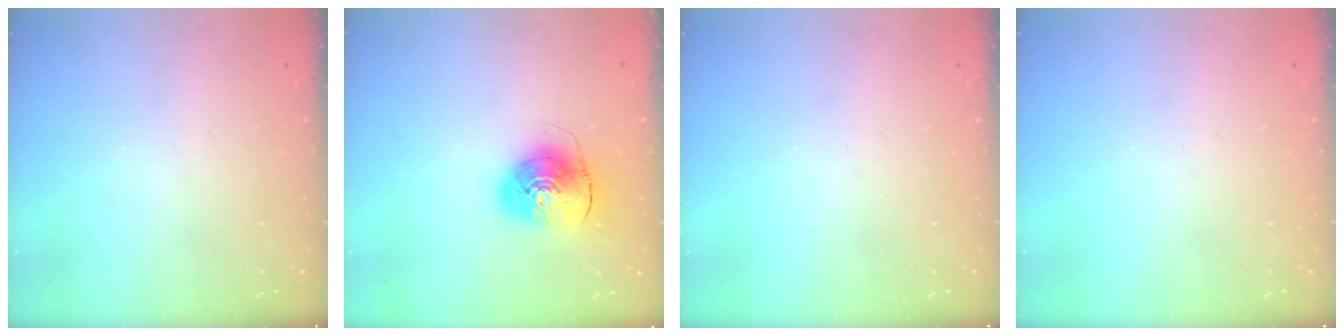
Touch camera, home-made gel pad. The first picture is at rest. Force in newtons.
{"total": 9.9, "press": 9.8, "slide": 1.6}
{"total": 0.0}
{"total": 0.0}